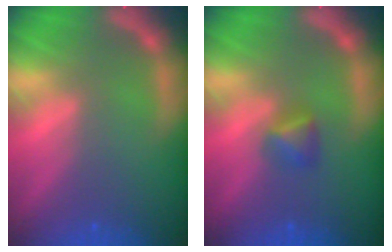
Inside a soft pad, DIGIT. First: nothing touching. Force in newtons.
{"total": 1.9}